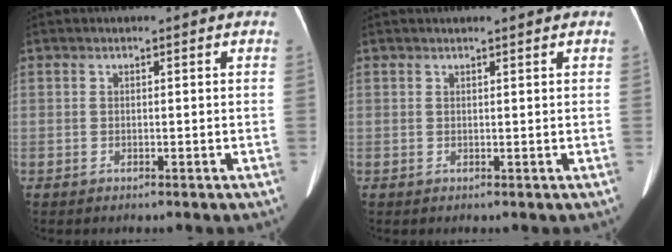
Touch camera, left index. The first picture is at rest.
{"total": 2.0, "force": [1.7, 0.1, 0.9], "torque": [-0.010, 0.014, 0.021]}